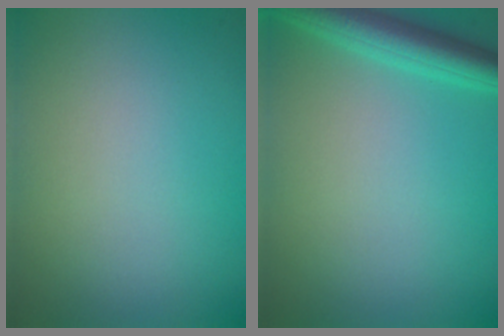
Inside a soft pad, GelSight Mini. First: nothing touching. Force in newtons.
{"total": 3.9, "press": 3.9, "slide": 0.2}